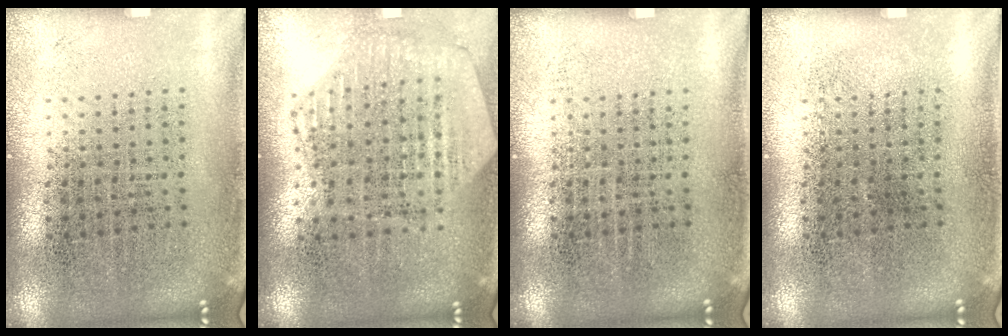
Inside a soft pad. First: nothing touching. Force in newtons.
{"total": 1.1, "press": 1.1, "slide": 0.1}
{"total": 0.0}
{"total": 0.0}